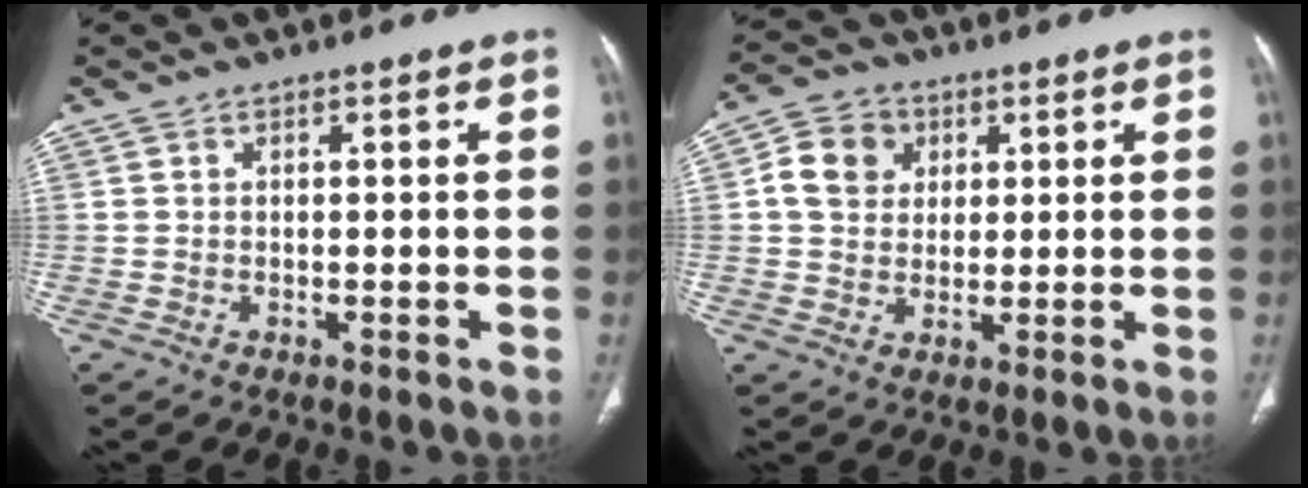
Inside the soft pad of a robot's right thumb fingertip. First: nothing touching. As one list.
[{"total": 7.9, "force": [2.1, 6.8, 3.6], "torque": [-0.047, 0.001, 0.032]}]